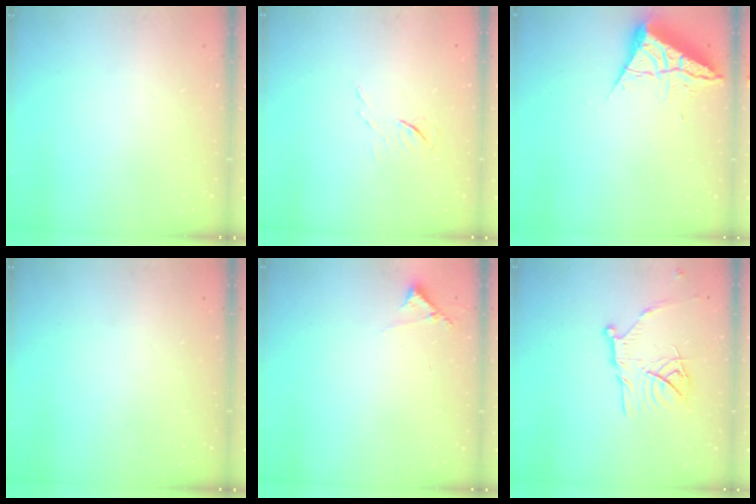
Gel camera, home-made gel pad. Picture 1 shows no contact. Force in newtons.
{"total": 4.9, "press": 4.9, "slide": 0.5}
{"total": 7.3, "press": 7.3, "slide": 0.5}
{"total": 0.0}
{"total": 4.3, "press": 4.3, "slide": 0.2}
{"total": 17.1, "press": 17.0, "slide": 1.5}